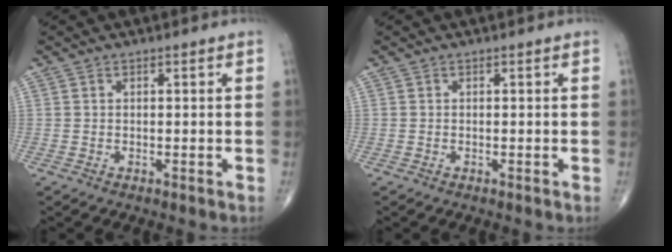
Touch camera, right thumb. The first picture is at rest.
{"total": 0.0}